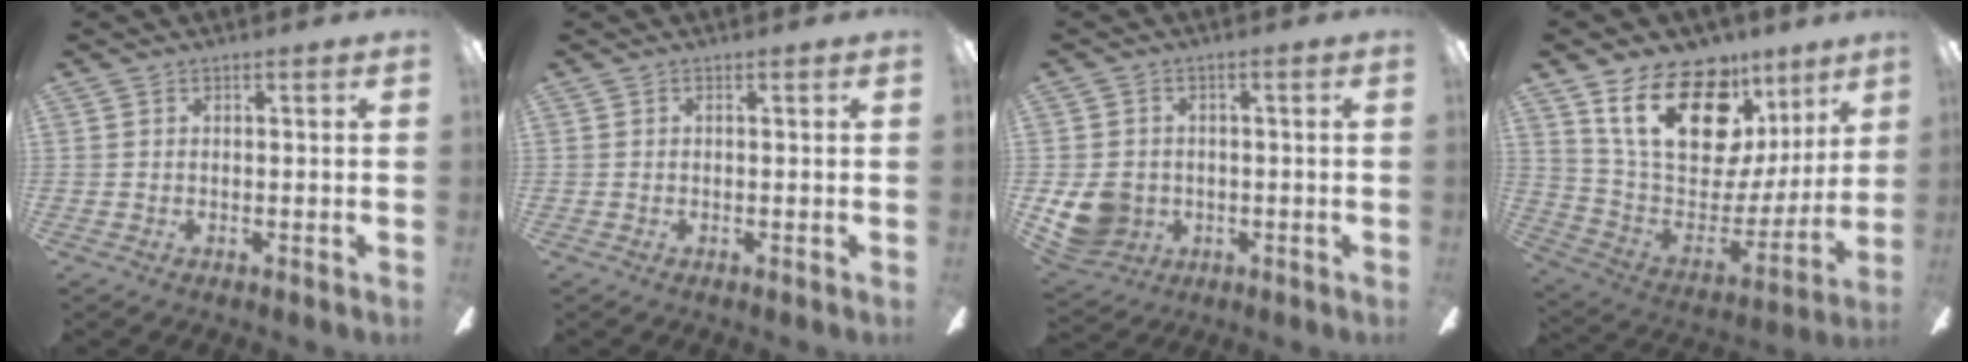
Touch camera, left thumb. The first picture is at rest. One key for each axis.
{"total": 0.0}
{"total": 8.5, "fx": -1.1, "fy": 7.6, "fz": 3.6, "tx": -0.085, "ty": 0.008, "tz": -0.017}
{"total": 24.4, "fx": 14.8, "fy": 13.1, "fz": 14.4, "tx": -0.242, "ty": -0.086, "tz": 0.272}